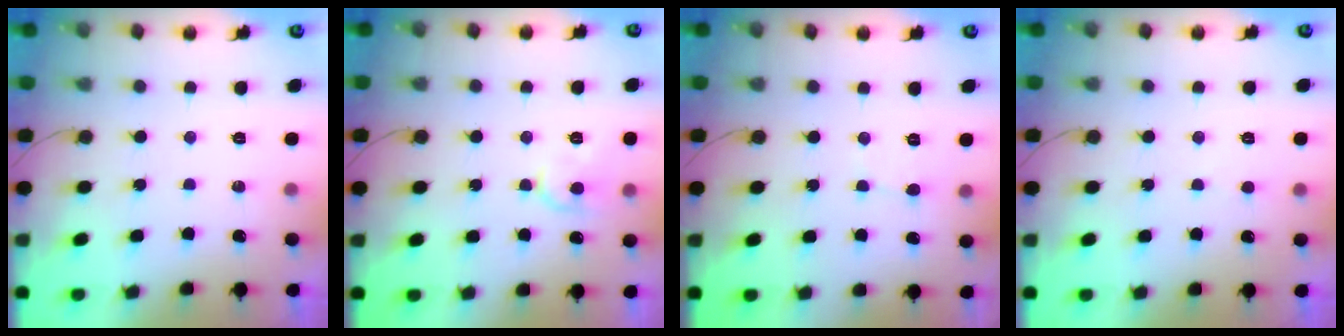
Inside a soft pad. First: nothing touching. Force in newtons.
{"total": 9.3, "press": 9.3, "slide": 0.8}
{"total": 3.5, "press": 3.4, "slide": 0.3}
{"total": 2.8, "press": 2.8, "slide": 0.3}